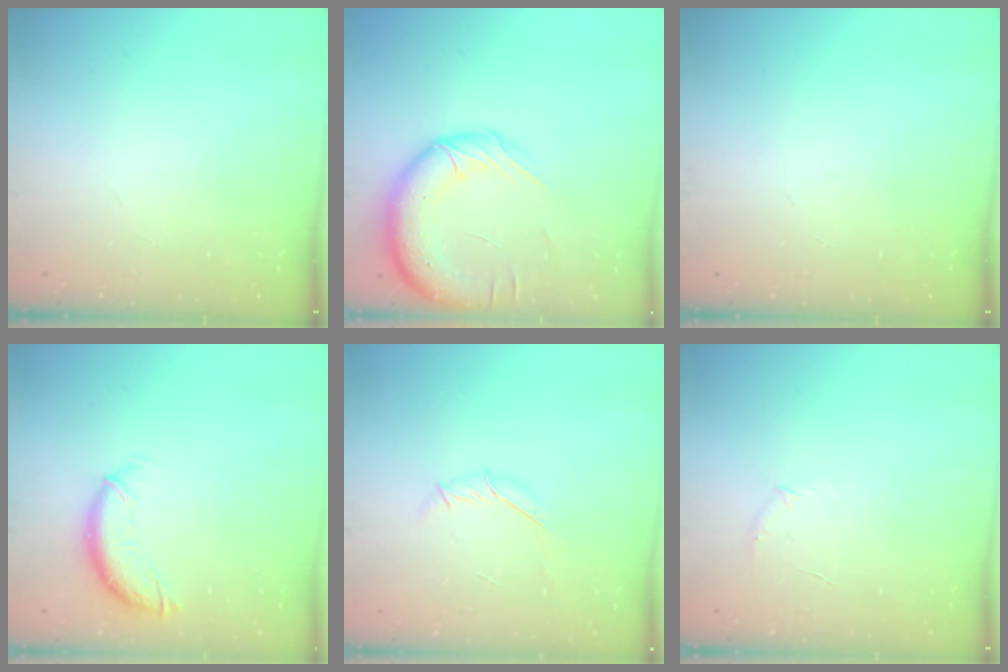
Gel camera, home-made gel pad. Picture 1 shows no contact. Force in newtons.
{"total": 16.0, "press": 15.5, "slide": 3.8}
{"total": 0.0}
{"total": 10.4, "press": 10.3, "slide": 0.7}
{"total": 5.6, "press": 5.4, "slide": 1.3}
{"total": 4.7, "press": 4.4, "slide": 1.4}